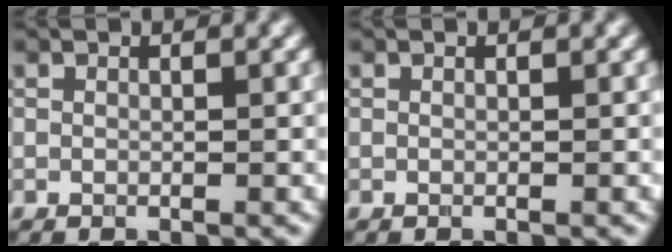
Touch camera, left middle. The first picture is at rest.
{"total": 0.0}